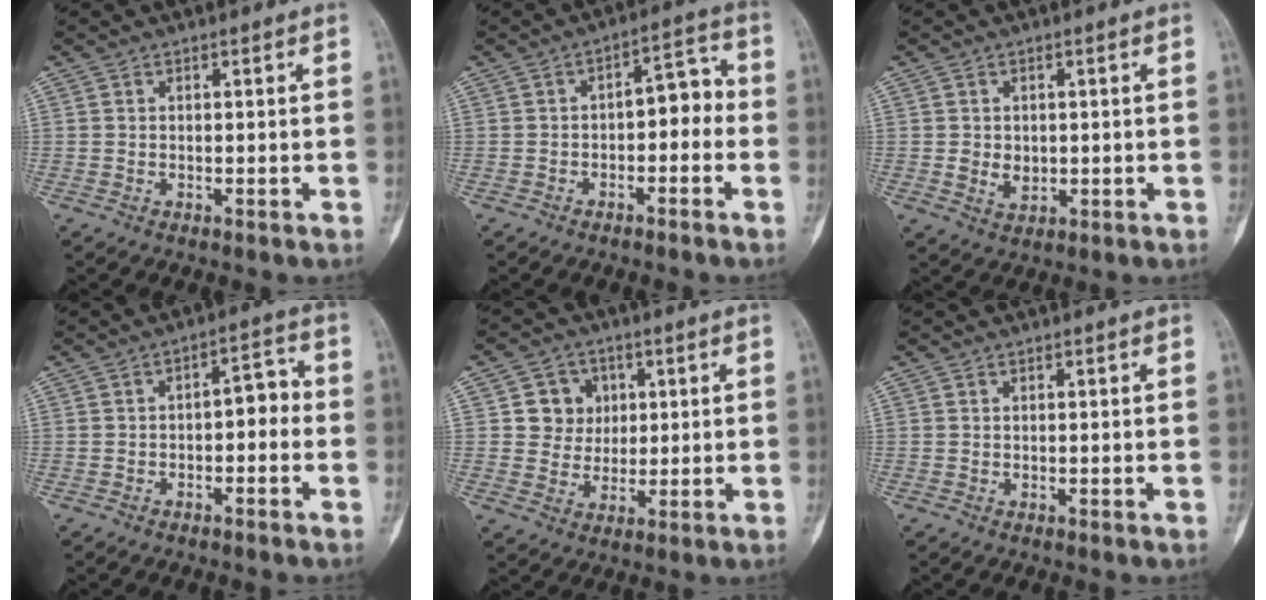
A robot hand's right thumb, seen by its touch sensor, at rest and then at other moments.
{"total": 6.6, "force": [-1.4, 3.8, 5.2], "torque": [-0.050, 0.041, -0.031]}
{"total": 3.6, "force": [0.0, 2.9, 2.1], "torque": [-0.022, -0.003, 0.010]}
{"total": 5.0, "force": [-1.2, 2.6, 4.1], "torque": [-0.041, 0.034, -0.025]}
{"total": 7.3, "force": [1.8, 6.8, 1.9], "torque": [0.008, 0.001, 0.030]}
{"total": 0.0}